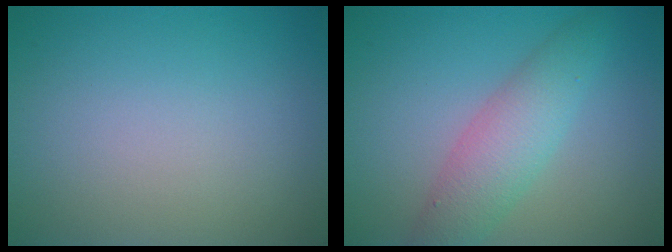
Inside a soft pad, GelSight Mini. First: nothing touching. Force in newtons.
{"total": 4.3, "press": 4.3, "slide": 0.1}